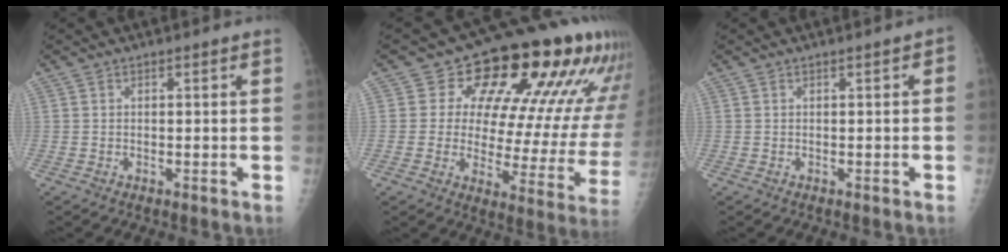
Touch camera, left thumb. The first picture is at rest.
{"total": 20.9, "force": [11.8, 9.8, 14.3], "torque": [-0.141, -0.043, 0.145]}
{"total": 0.9, "force": [0.0, 0.4, 0.8], "torque": [-0.001, 0.005, -0.004]}